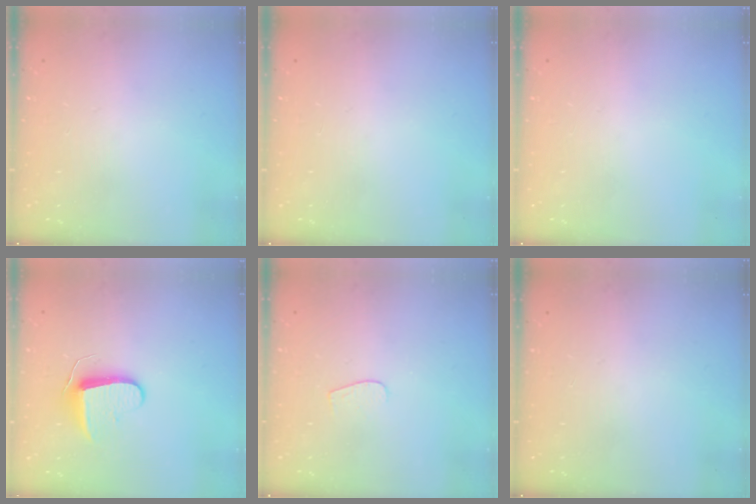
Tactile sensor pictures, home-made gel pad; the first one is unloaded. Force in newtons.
{"total": 0.0}
{"total": 0.0}
{"total": 9.6, "press": 9.5, "slide": 0.7}
{"total": 3.7, "press": 3.7, "slide": 0.3}
{"total": 0.0}